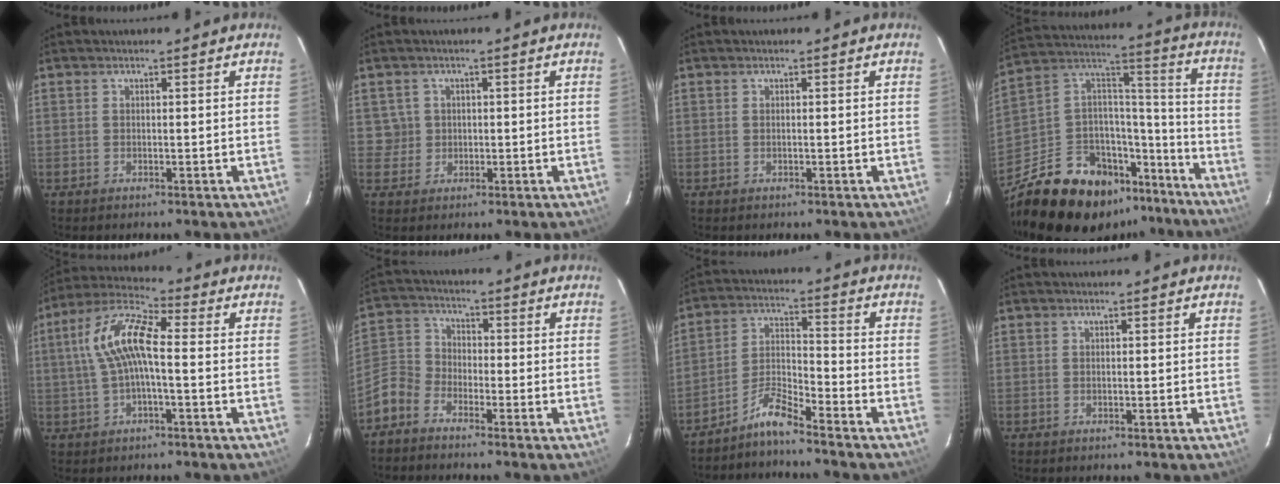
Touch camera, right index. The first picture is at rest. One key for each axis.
{"total": 3.2, "fx": 0.3, "fy": 3.2, "fz": 0.1, "tx": 0.012, "ty": 0.017, "tz": 0.010}
{"total": 0.0}
{"total": 27.7, "fx": -19.0, "fy": 14.7, "fz": 13.7, "tx": -0.260, "ty": 0.060, "tz": -0.274}
{"total": 11.6, "fx": 0.2, "fy": 4.2, "fz": 10.8, "tx": -0.220, "ty": 0.024, "tz": 0.001}
{"total": 7.7, "fx": -5.1, "fy": 4.8, "fz": 3.0, "tx": -0.073, "ty": 0.023, "tz": -0.116}
{"total": 6.4, "fx": -5.7, "fy": 0.1, "fz": 2.8, "tx": -0.062, "ty": 0.025, "tz": -0.117}
{"total": 0.0}